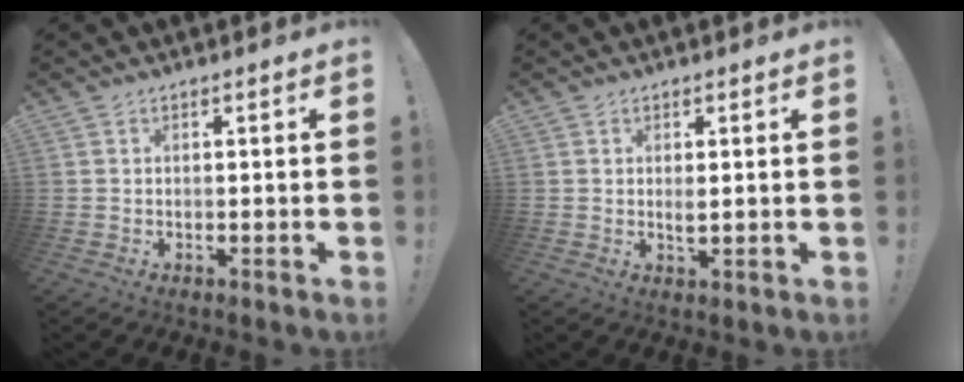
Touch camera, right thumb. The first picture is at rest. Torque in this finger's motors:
{"motor_torque": [1.64, 1.47, 1.08, -0.12, 0.08]}